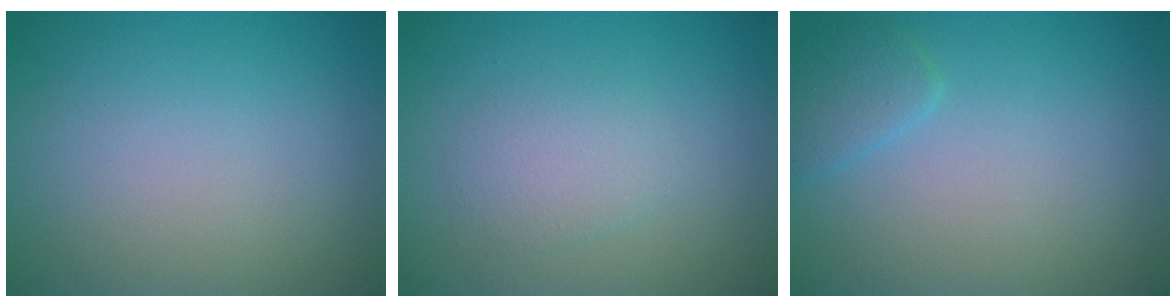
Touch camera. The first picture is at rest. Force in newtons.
{"total": 2.0, "press": 2.0, "slide": 0.1}
{"total": 1.6, "press": 1.6, "slide": 0.1}